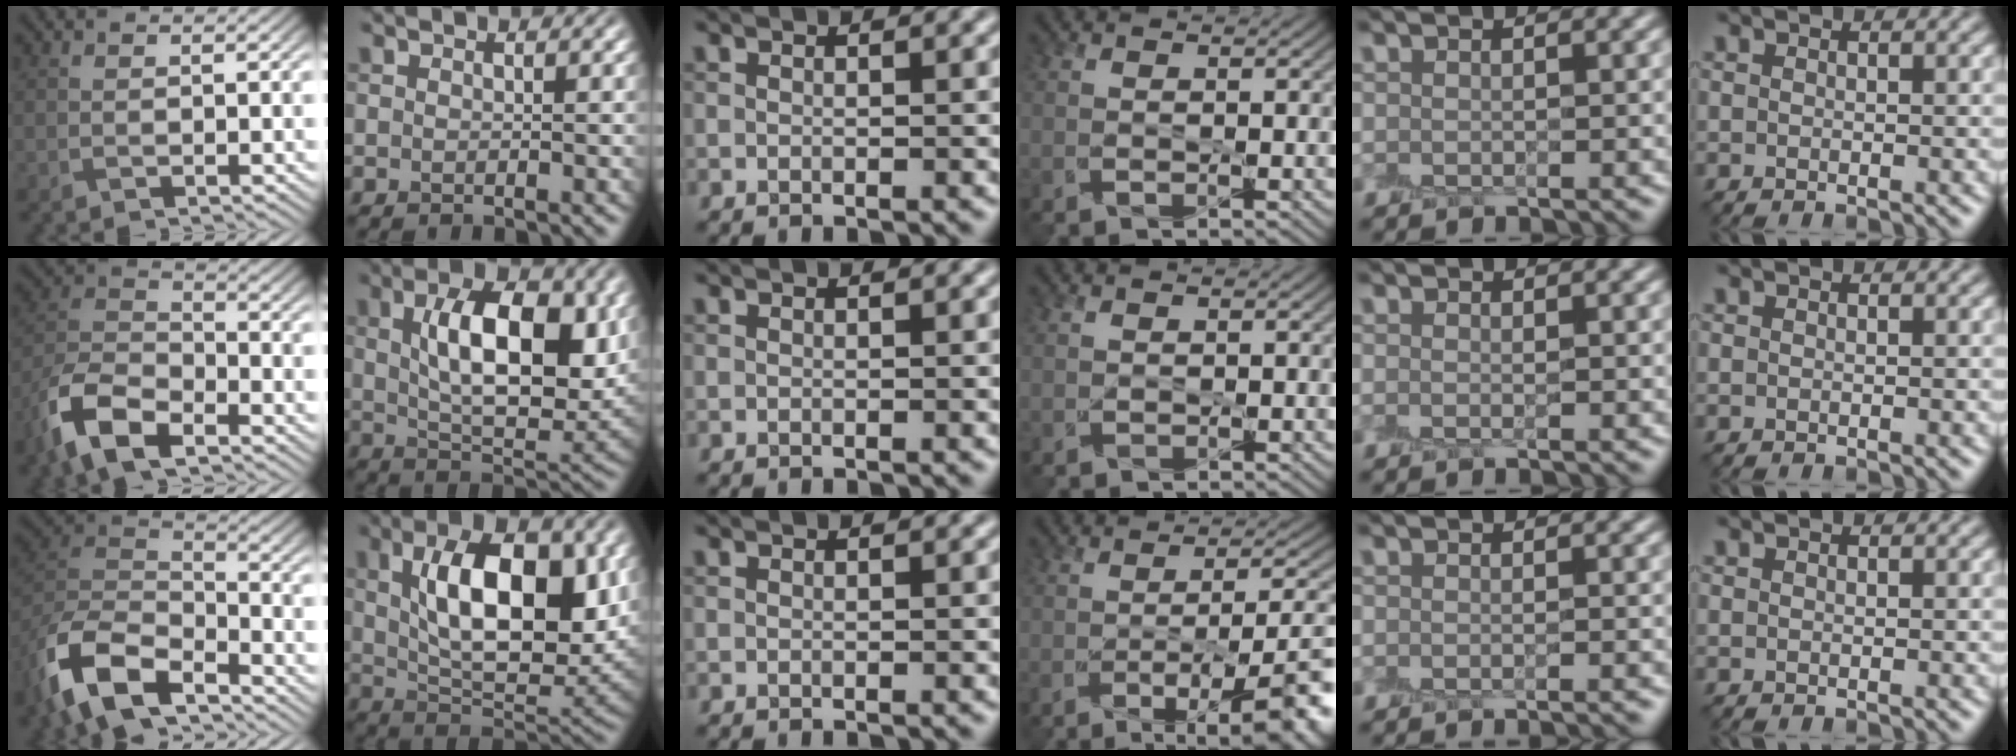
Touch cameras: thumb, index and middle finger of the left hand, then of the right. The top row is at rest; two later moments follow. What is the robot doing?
{"motion": "peel", "object": "shipping label"}